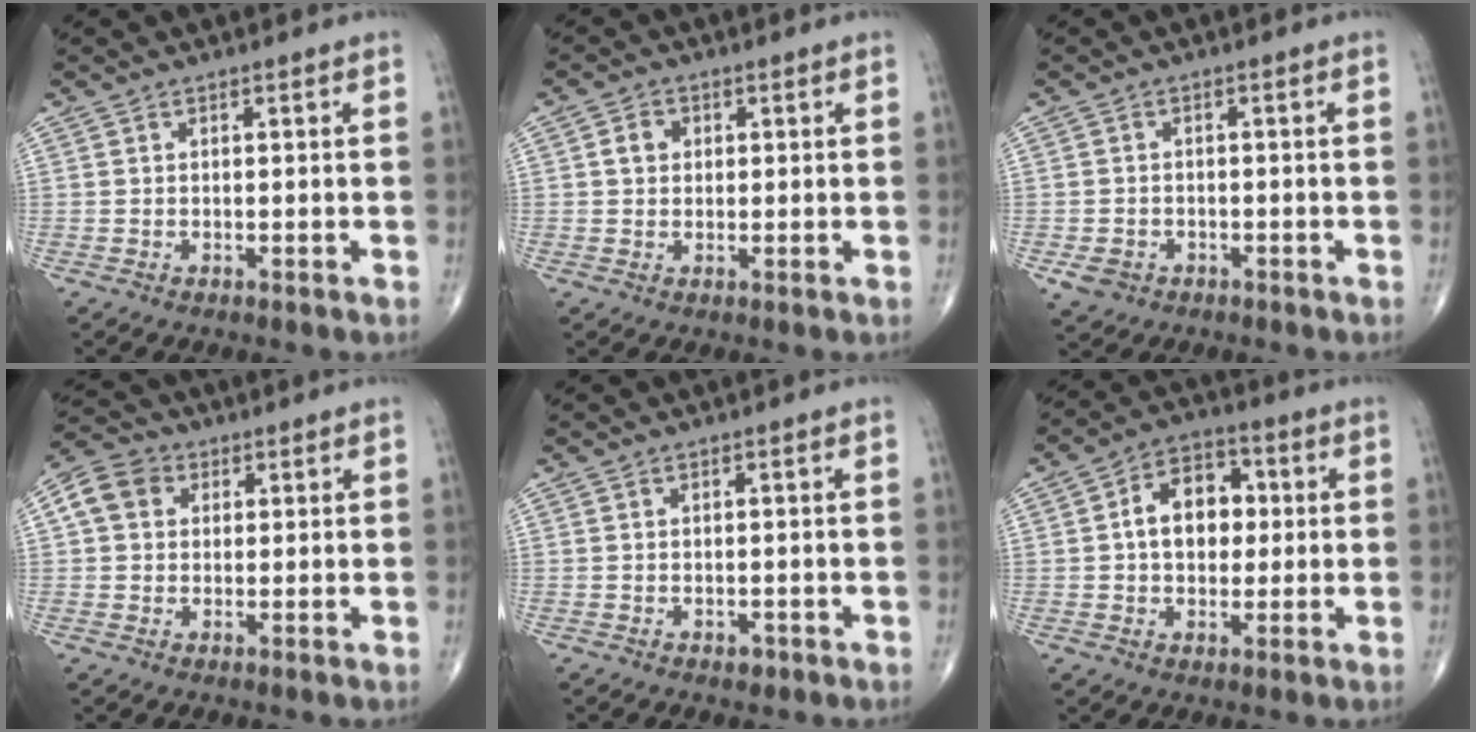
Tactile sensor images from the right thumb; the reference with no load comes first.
{"total": 3.0, "force": [0.6, 2.5, 1.5], "torque": [-0.013, 0.004, 0.008]}
{"total": 3.4, "force": [-1.6, 2.7, 1.3], "torque": [-0.021, 0.005, -0.022]}
{"total": 7.1, "force": [1.8, 5.8, 3.6], "torque": [-0.057, 0.014, 0.023]}
{"total": 1.1, "force": [-0.6, 0.7, 0.6], "torque": [-0.005, 0.000, -0.007]}
{"total": 10.7, "force": [1.0, 7.6, 7.5], "torque": [-0.087, 0.020, 0.010]}